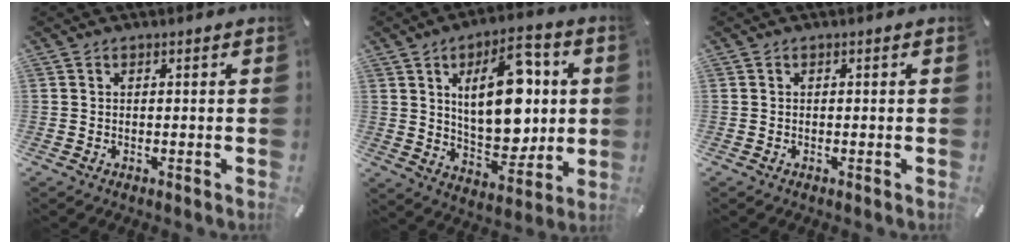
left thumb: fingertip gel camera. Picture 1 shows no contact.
{"total": 19.6, "force": [4.3, 10.8, 15.7], "torque": [-0.254, -0.011, 0.064]}
{"total": 0.0}